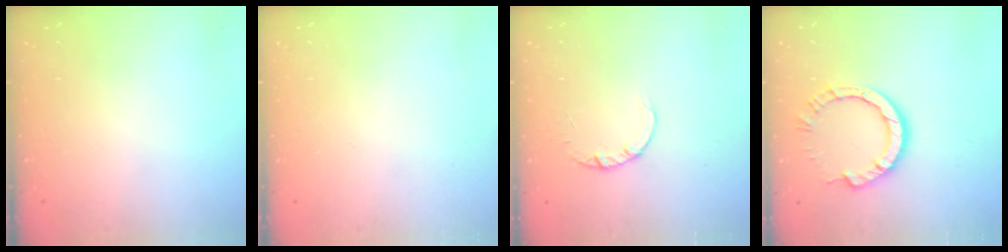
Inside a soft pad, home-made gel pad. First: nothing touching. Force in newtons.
{"total": 0.0}
{"total": 1.8, "press": 1.8, "slide": 0.1}
{"total": 9.2, "press": 9.1, "slide": 0.8}